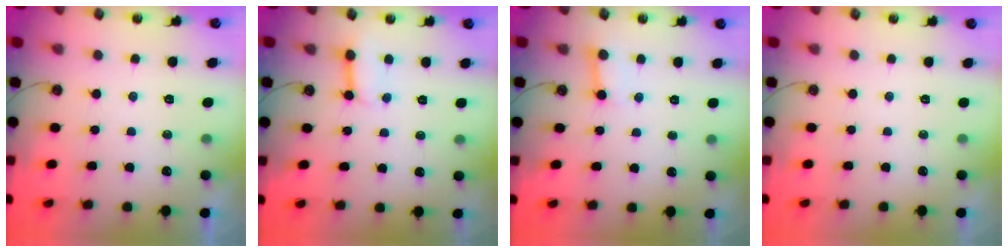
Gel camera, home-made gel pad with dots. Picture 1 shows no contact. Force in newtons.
{"total": 5.7, "press": 5.7, "slide": 0.7}
{"total": 4.3, "press": 4.3, "slide": 0.3}
{"total": 0.0}